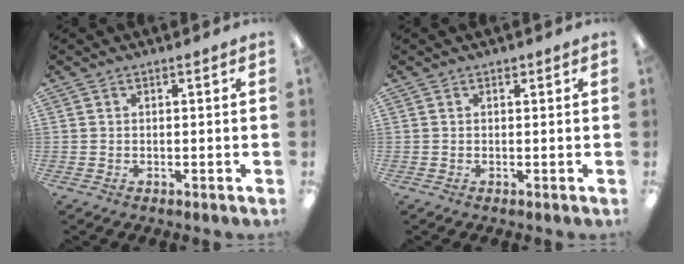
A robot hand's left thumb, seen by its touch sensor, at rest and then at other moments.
{"total": 0.6, "force": [0.5, 0.4, 0.1], "torque": [-0.002, 0.002, 0.008]}